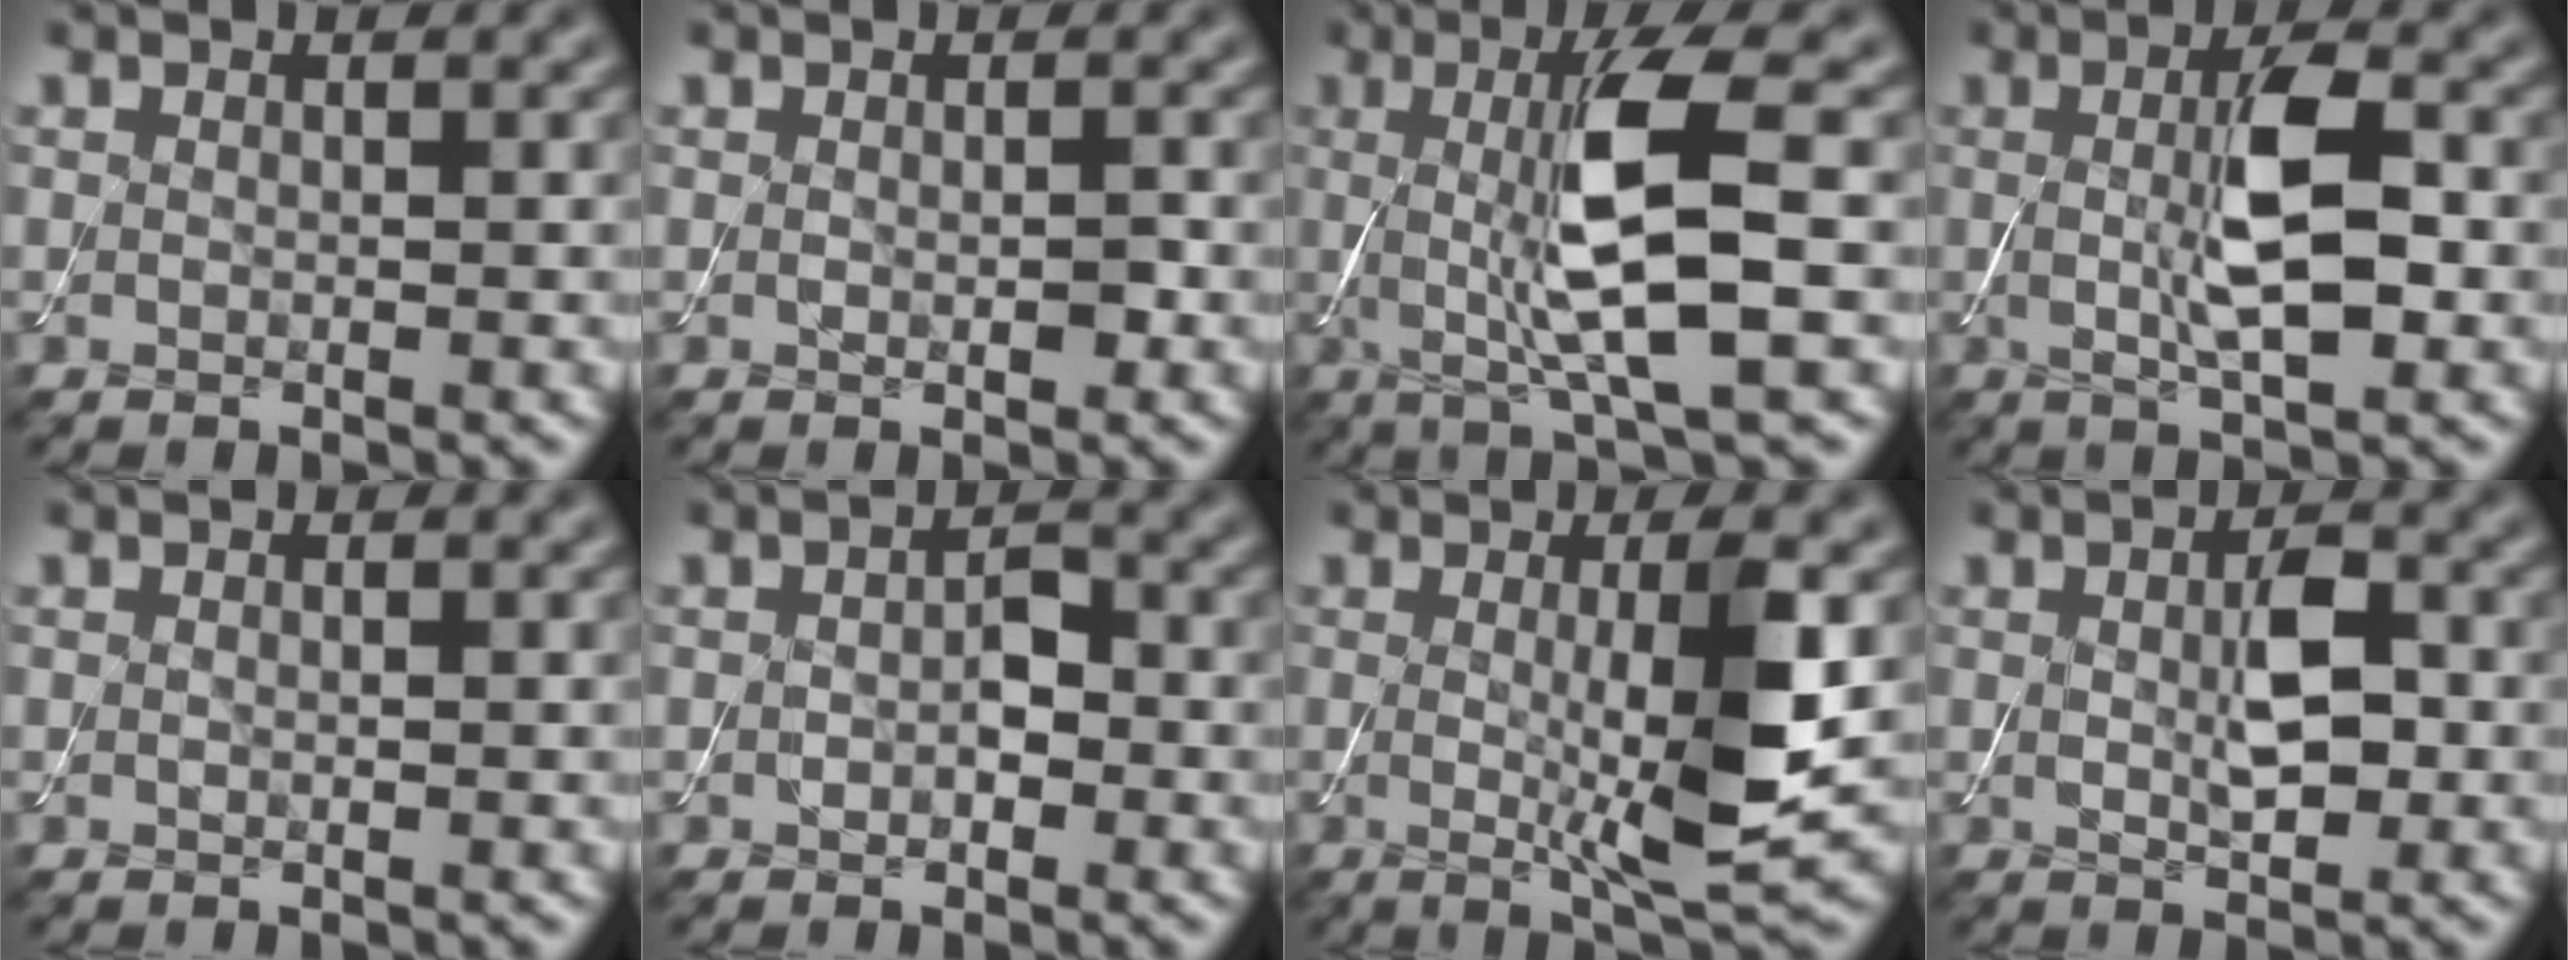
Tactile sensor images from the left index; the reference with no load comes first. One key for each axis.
{"total": 1.1, "fx": 0.0, "fy": 0.5, "fz": 1.0, "tx": -0.017, "ty": -0.003, "tz": 0.000}
{"total": 8.2, "fx": 0.3, "fy": 1.5, "fz": 8.0, "tx": -0.133, "ty": -0.005, "tz": 0.009}
{"total": 6.1, "fx": 0.3, "fy": 1.6, "fz": 5.9, "tx": -0.113, "ty": 0.003, "tz": 0.004}
{"total": 0.0}
{"total": 2.1, "fx": -0.5, "fy": 1.3, "fz": 1.6, "tx": -0.027, "ty": 0.002, "tz": -0.010}
{"total": 7.2, "fx": 0.1, "fy": 1.3, "fz": 7.1, "tx": -0.119, "ty": -0.015, "tz": 0.007}
{"total": 3.6, "fx": 0.3, "fy": 1.6, "fz": 3.2, "tx": -0.065, "ty": -0.002, "tz": 0.007}